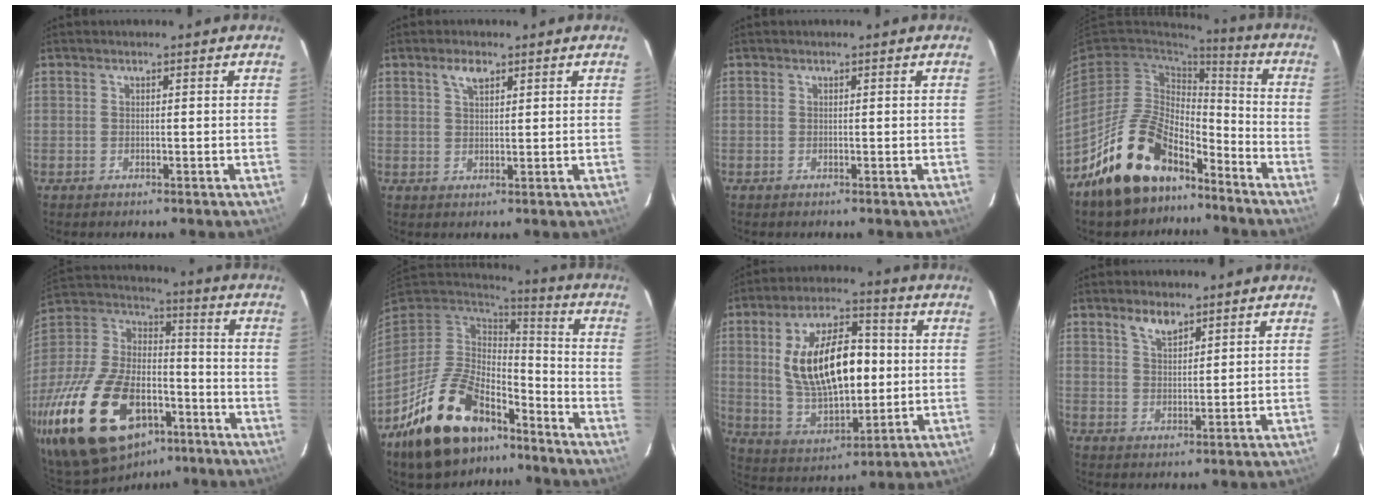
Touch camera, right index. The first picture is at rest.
{"total": 3.0, "force": [1.8, 1.4, 2.0], "torque": [-0.035, 0.006, 0.033]}
{"total": 0.0}
{"total": 18.2, "force": [-12.9, 9.0, 9.3], "torque": [-0.192, 0.019, -0.205]}
{"total": 31.3, "force": [-16.4, 17.3, 20.3], "torque": [-0.421, -0.006, -0.261]}
{"total": 23.0, "force": [-14.7, 11.4, 13.4], "torque": [-0.267, -0.004, -0.232]}
{"total": 19.5, "force": [1.9, 9.4, 17.0], "torque": [-0.311, 0.013, 0.052]}
{"total": 3.9, "force": [2.9, 1.6, 2.1], "torque": [-0.035, 0.004, 0.054]}